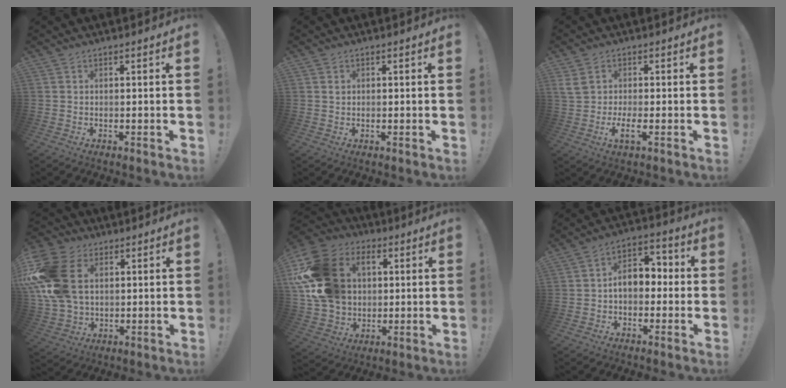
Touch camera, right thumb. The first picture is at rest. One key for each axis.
{"total": 0.8, "fx": 0.5, "fy": 0.6, "fz": -0.2, "tx": 0.010, "ty": 0.001, "tz": 0.008}
{"total": 4.8, "fx": -0.7, "fy": 1.6, "fz": 4.4, "tx": -0.089, "ty": -0.014, "tz": -0.014}
{"total": 20.1, "fx": 4.5, "fy": 14.2, "fz": 13.4, "tx": -0.271, "ty": -0.008, "tz": 0.086}
{"total": 22.8, "fx": 4.3, "fy": 17.8, "fz": 13.6, "tx": -0.233, "ty": -0.006, "tz": 0.096}
{"total": 9.1, "fx": -0.2, "fy": 6.5, "fz": 6.4, "tx": -0.093, "ty": 0.017, "tz": 0.003}